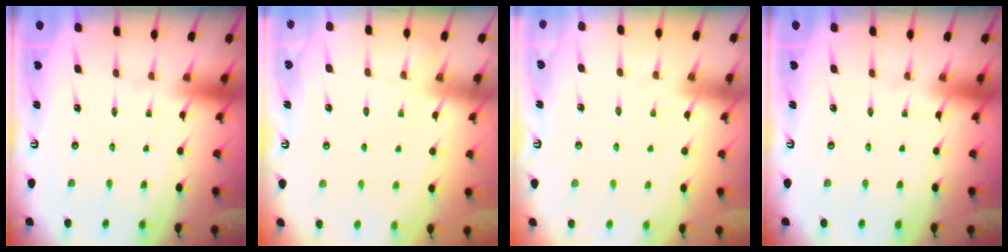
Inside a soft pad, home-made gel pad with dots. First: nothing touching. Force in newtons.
{"total": 3.8, "press": 3.8, "slide": 0.6}
{"total": 3.1, "press": 3.0, "slide": 0.5}
{"total": 0.0}